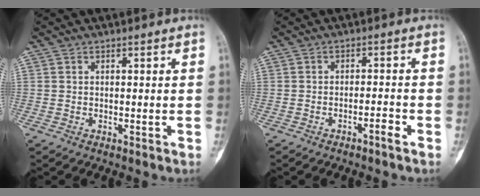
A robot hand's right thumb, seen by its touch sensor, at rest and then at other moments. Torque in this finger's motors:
{"motor_torque": [-0.18, 0.01, -0.04, -0.09, -0.03]}